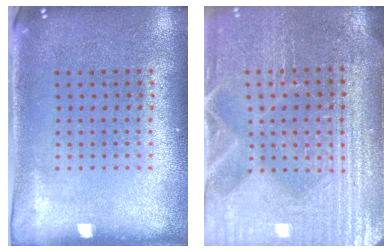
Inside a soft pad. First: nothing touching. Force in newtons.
{"total": 4.1, "press": 3.9, "slide": 1.4}